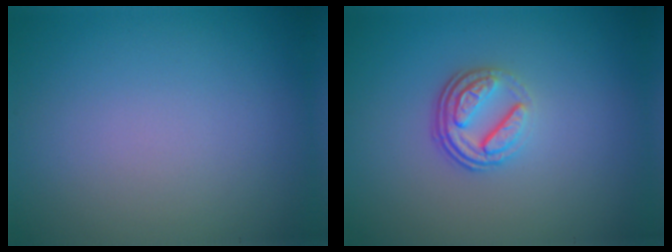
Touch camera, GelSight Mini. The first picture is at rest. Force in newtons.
{"total": 3.7, "press": 2.6, "slide": 2.6}